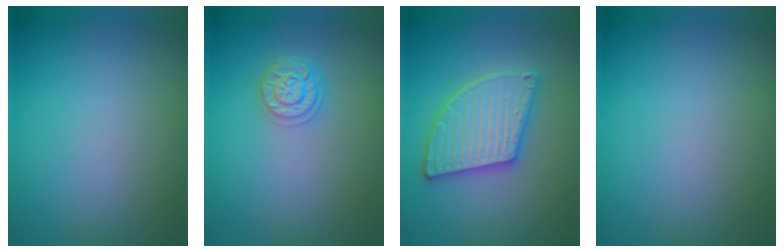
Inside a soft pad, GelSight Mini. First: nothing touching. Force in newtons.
{"total": 2.3, "press": 1.9, "slide": 1.3}
{"total": 5.5, "press": 5.4, "slide": 0.7}
{"total": 0.0}